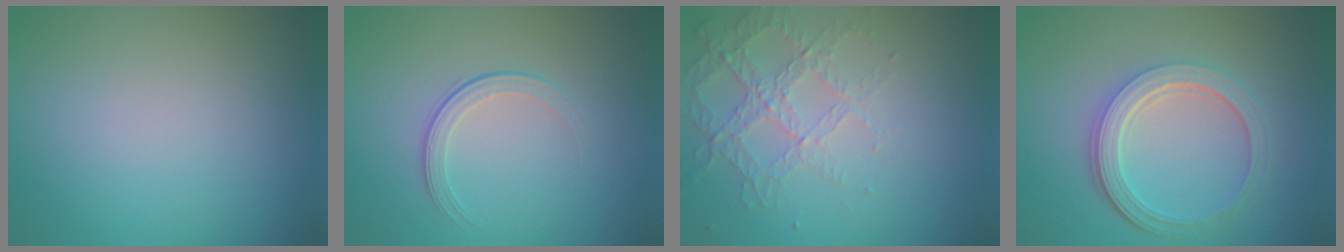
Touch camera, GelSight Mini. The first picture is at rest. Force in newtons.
{"total": 1.9, "press": 1.3, "slide": 1.5}
{"total": 4.2, "press": 3.0, "slide": 2.9}
{"total": 5.2, "press": 3.9, "slide": 3.5}